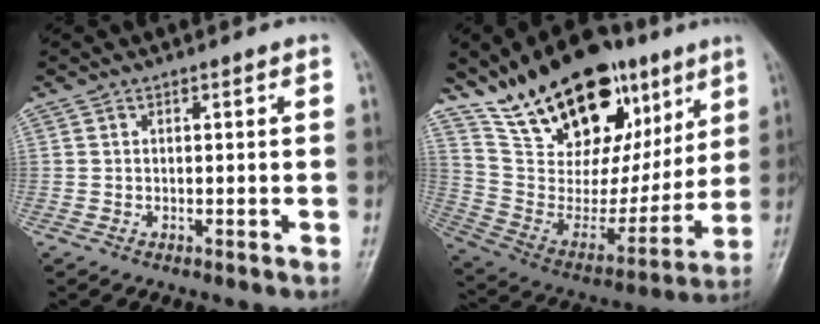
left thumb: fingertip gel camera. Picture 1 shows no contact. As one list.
[{"total": 28.1, "force": [16.4, 14.8, 17.4], "torque": [-0.234, -0.036, 0.281]}]